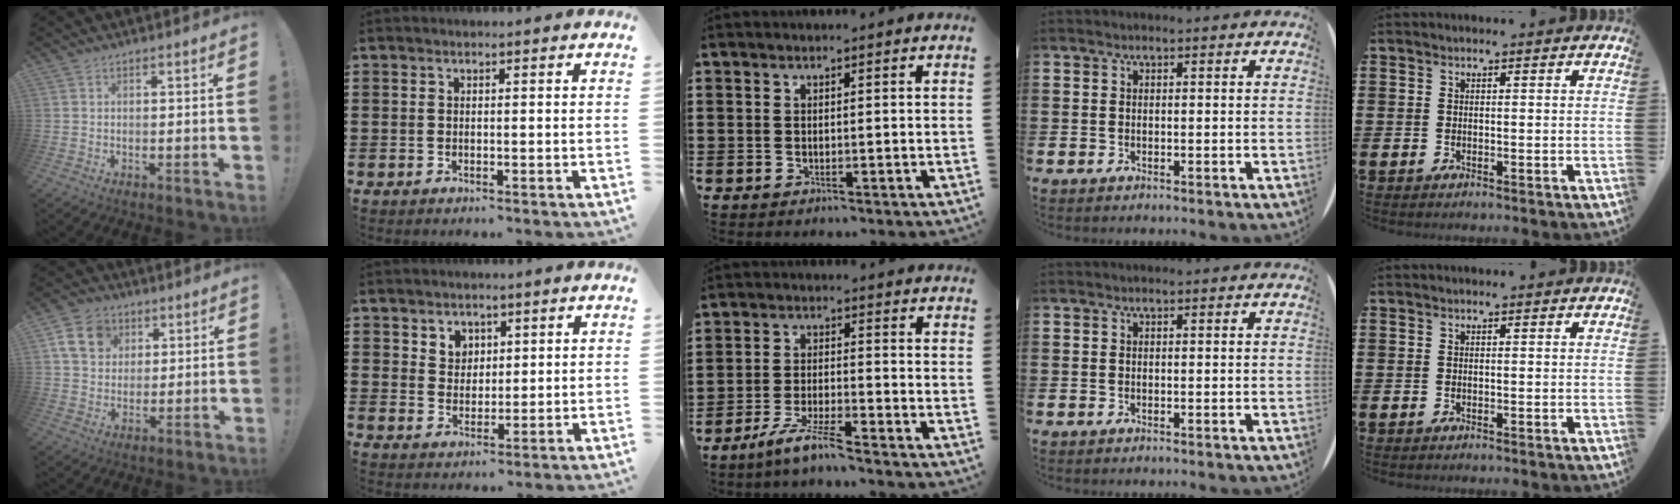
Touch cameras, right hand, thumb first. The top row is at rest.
{"thumb": {"total": 11.2, "force": [4.7, 9.0, 4.8], "torque": [-0.078, -0.007, 0.096]}, "index": {"total": 3.6, "force": [2.2, 2.8, 0.3], "torque": [-0.019, 0.008, 0.042]}, "middle": {"total": 5.5, "force": [-4.7, 0.1, 2.9], "torque": [-0.068, -0.012, -0.091]}}